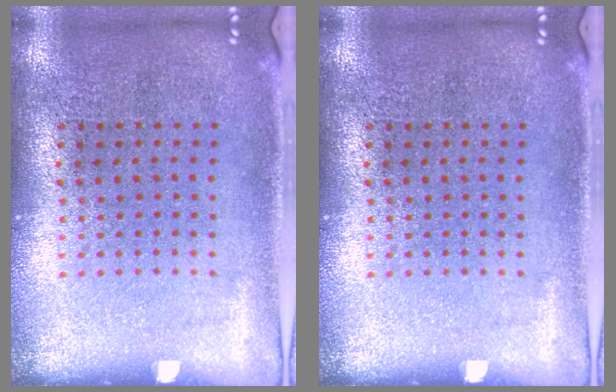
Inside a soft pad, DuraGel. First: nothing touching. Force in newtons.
{"total": 0.0}